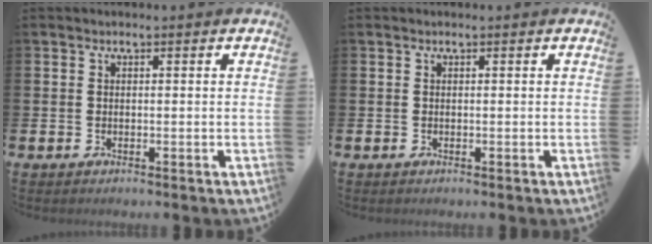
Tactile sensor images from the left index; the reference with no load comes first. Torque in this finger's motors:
{"motor_torque": [0.00, 0.00, 0.00, 0.01]}